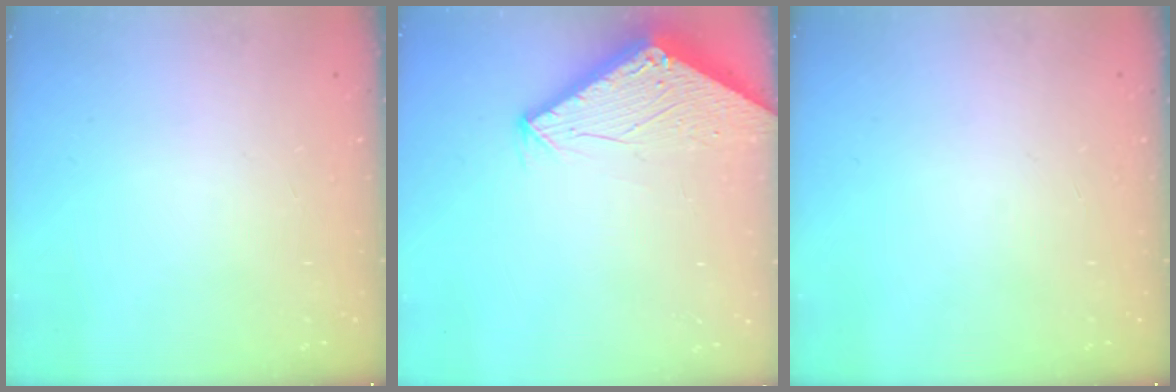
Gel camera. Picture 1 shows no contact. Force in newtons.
{"total": 2.9, "press": 2.9, "slide": 0.2}
{"total": 0.0}